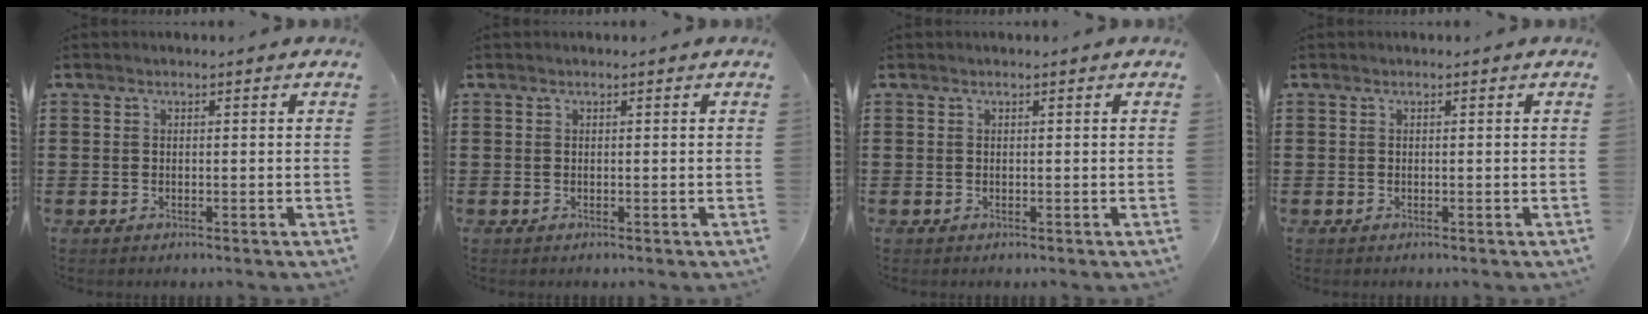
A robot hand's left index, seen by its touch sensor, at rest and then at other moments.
{"total": 0.0}
{"total": 0.0}
{"total": 0.0}